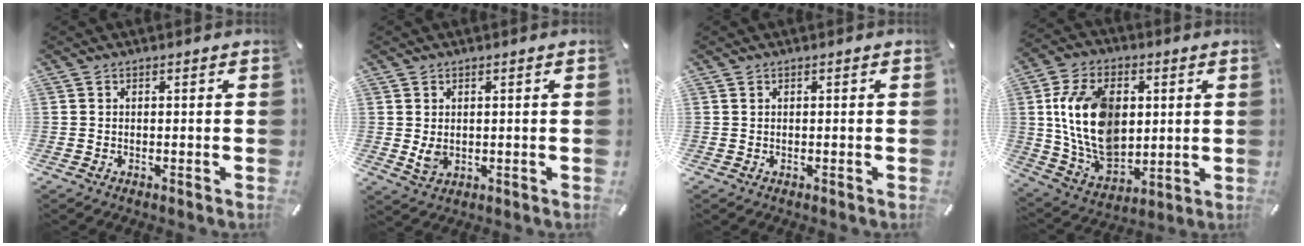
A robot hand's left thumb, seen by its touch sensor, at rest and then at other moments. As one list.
[{"total": 3.1, "force": [0.5, 2.4, 1.9], "torque": [-0.043, -0.005, 0.005]}, {"total": 0.0}, {"total": 17.9, "force": [2.8, 12.8, 12.3], "torque": [-0.260, -0.003, 0.053]}]